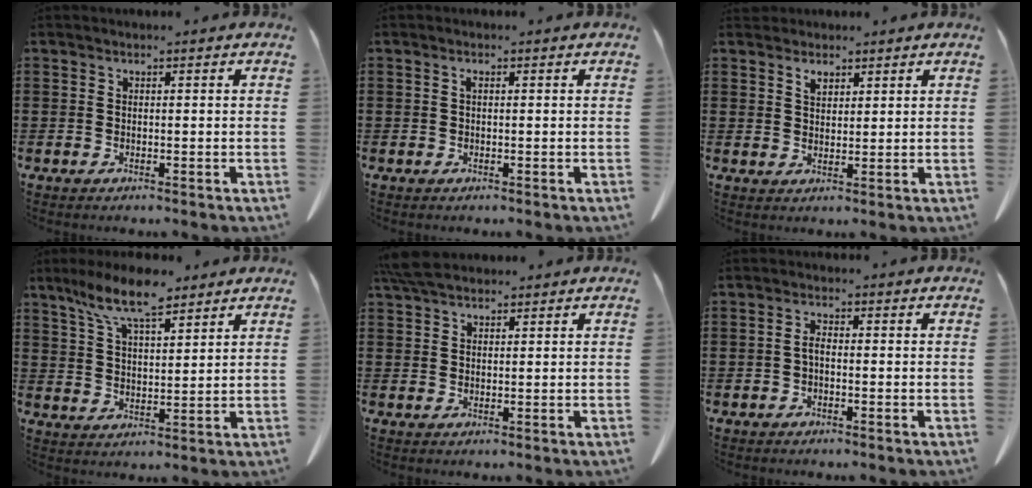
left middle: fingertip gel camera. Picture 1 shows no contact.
{"total": 0.7, "force": [0.1, 0.3, 0.7], "torque": [-0.015, 0.000, 0.002]}
{"total": 2.2, "force": [1.8, 1.1, 0.7], "torque": [-0.009, -0.003, 0.033]}
{"total": 9.7, "force": [7.2, 2.6, 5.9], "torque": [-0.130, -0.012, 0.133]}
{"total": 4.3, "force": [3.5, 1.2, 2.2], "torque": [-0.053, 0.002, 0.069]}
{"total": 1.7, "force": [-0.5, 0.6, 1.5], "torque": [-0.037, -0.003, -0.013]}